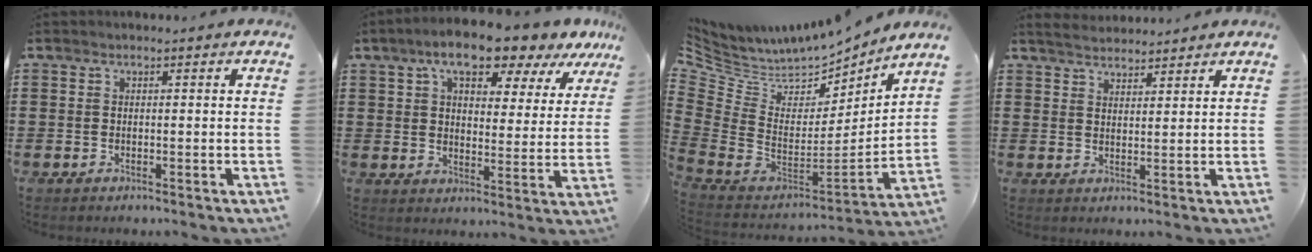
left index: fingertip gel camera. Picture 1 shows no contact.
{"total": 9.3, "force": [7.4, 2.3, 5.3], "torque": [-0.098, -0.026, 0.125]}
{"total": 5.7, "force": [4.8, 3.0, 0.9], "torque": [-0.062, -0.060, 0.084]}
{"total": 3.0, "force": [3.0, 0.4, 0.3], "torque": [-0.015, -0.003, 0.056]}